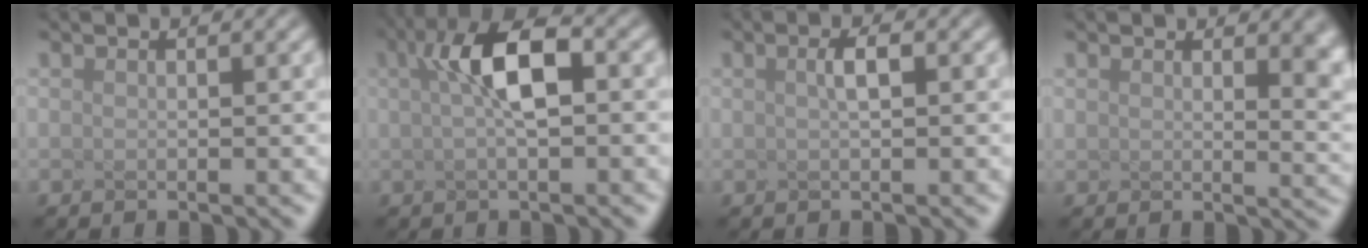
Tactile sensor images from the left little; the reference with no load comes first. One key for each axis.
{"total": 3.8, "fx": -0.2, "fy": 0.4, "fz": 3.8, "tx": -0.096, "ty": 0.006, "tz": 0.033}
{"total": 1.3, "fx": -1.0, "fy": -0.6, "fz": 0.5, "tx": -0.032, "ty": -0.002, "tz": 0.017}
{"total": 6.8, "fx": 3.9, "fy": 2.9, "fz": 4.8, "tx": -0.048, "ty": 0.039, "tz": 0.066}